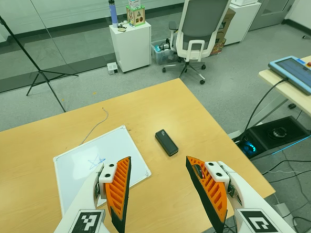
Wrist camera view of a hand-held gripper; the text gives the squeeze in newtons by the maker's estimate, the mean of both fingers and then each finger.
{"total": 0.0}